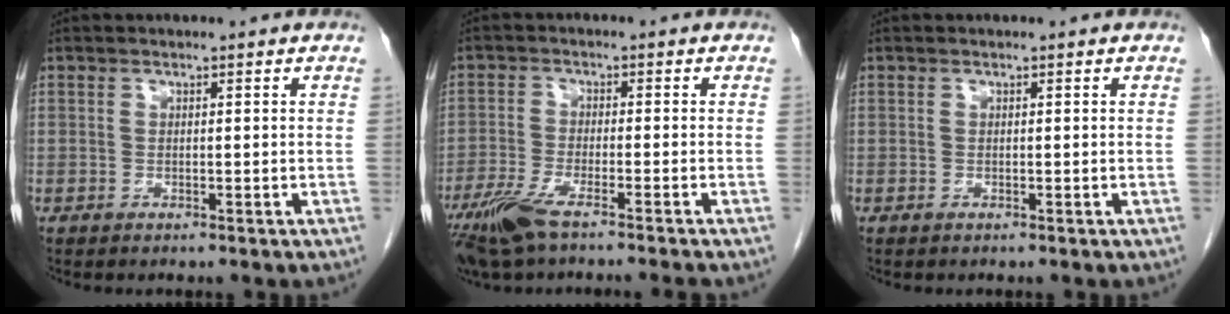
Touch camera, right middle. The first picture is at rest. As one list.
[{"total": 7.8, "force": [-5.8, 0.2, 5.1], "torque": [-0.096, -0.019, -0.105]}, {"total": 0.0}]